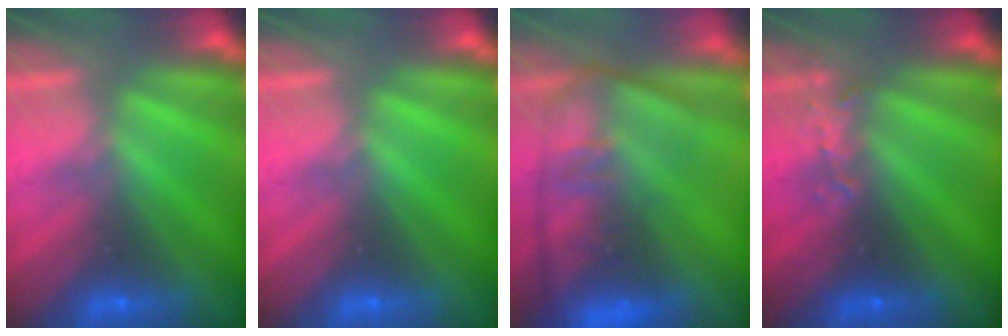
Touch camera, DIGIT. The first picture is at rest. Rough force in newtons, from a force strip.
{"total": 0.0}
{"total": 8.0}
{"total": 2.7}